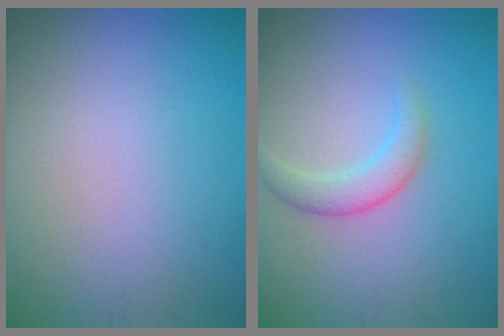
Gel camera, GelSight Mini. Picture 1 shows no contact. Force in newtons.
{"total": 2.3, "press": 2.3, "slide": 0.2}